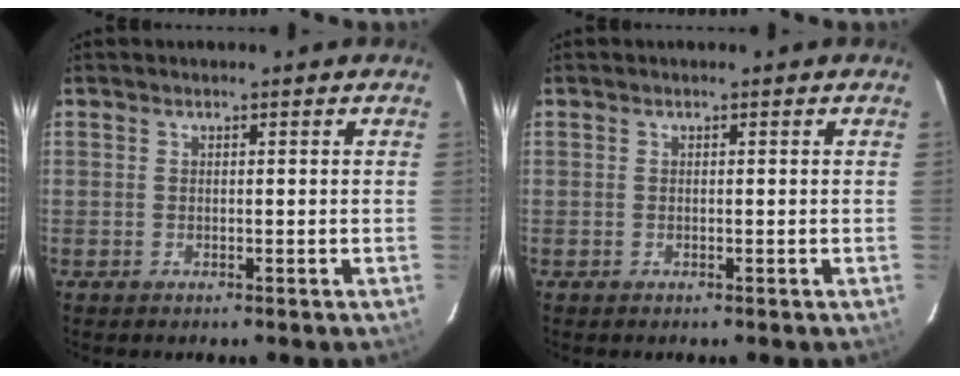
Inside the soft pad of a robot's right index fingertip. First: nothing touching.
{"total": 0.0}